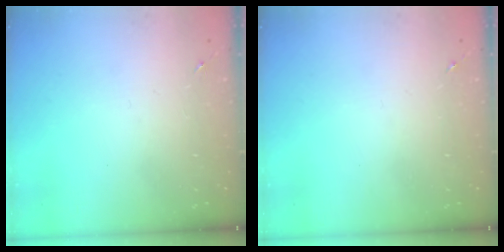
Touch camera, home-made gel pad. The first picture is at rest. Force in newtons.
{"total": 0.0}